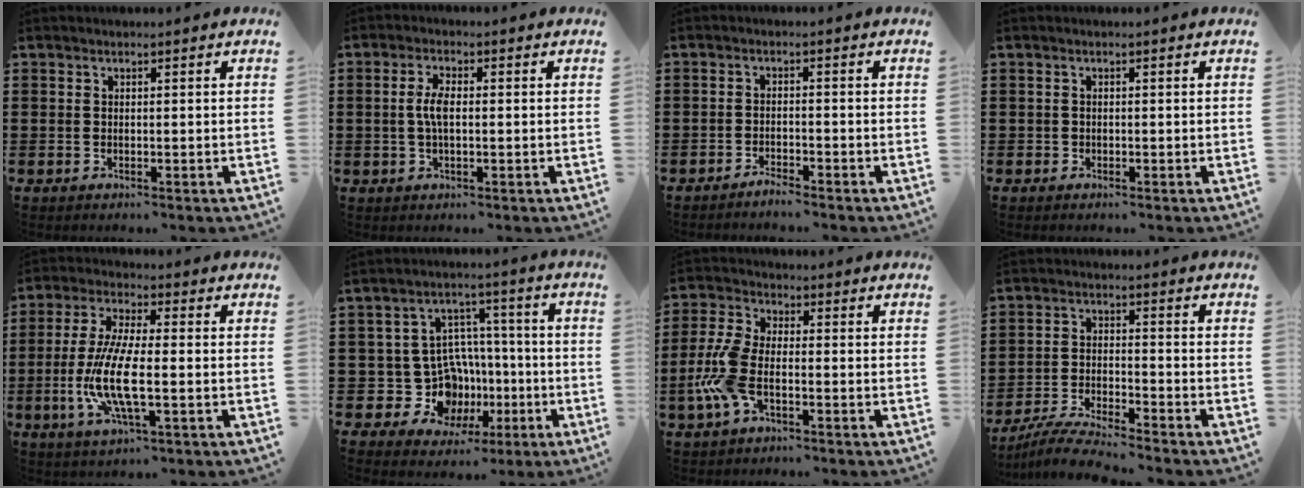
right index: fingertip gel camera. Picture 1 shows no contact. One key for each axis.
{"total": 3.8, "fx": 0.0, "fy": 1.4, "fz": 3.6, "tx": -0.076, "ty": 0.000, "tz": -0.004}
{"total": 1.8, "fx": -1.8, "fy": 0.1, "fz": 0.3, "tx": -0.009, "ty": 0.003, "tz": -0.036}
{"total": 0.5, "fx": -0.1, "fy": 0.5, "fz": 0.1, "tx": -0.003, "ty": 0.004, "tz": -0.004}
{"total": 10.1, "fx": -2.4, "fy": 2.8, "fz": 9.4, "tx": -0.211, "ty": -0.018, "tz": -0.052}
{"total": 11.2, "fx": -1.4, "fy": 10.1, "fz": 4.5, "tx": -0.108, "ty": -0.002, "tz": -0.010}
{"total": 7.8, "fx": -2.5, "fy": 3.8, "fz": 6.4, "tx": -0.165, "ty": -0.007, "tz": -0.054}
{"total": 5.8, "fx": -5.6, "fy": -0.1, "fz": 1.6, "tx": -0.047, "ty": -0.009, "tz": -0.113}